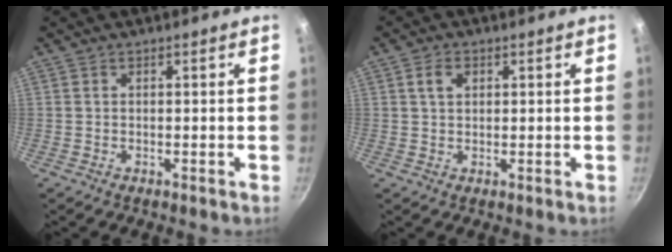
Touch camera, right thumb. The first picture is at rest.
{"total": 1.3, "force": [0.5, 0.9, 0.8], "torque": [-0.012, 0.004, 0.008]}